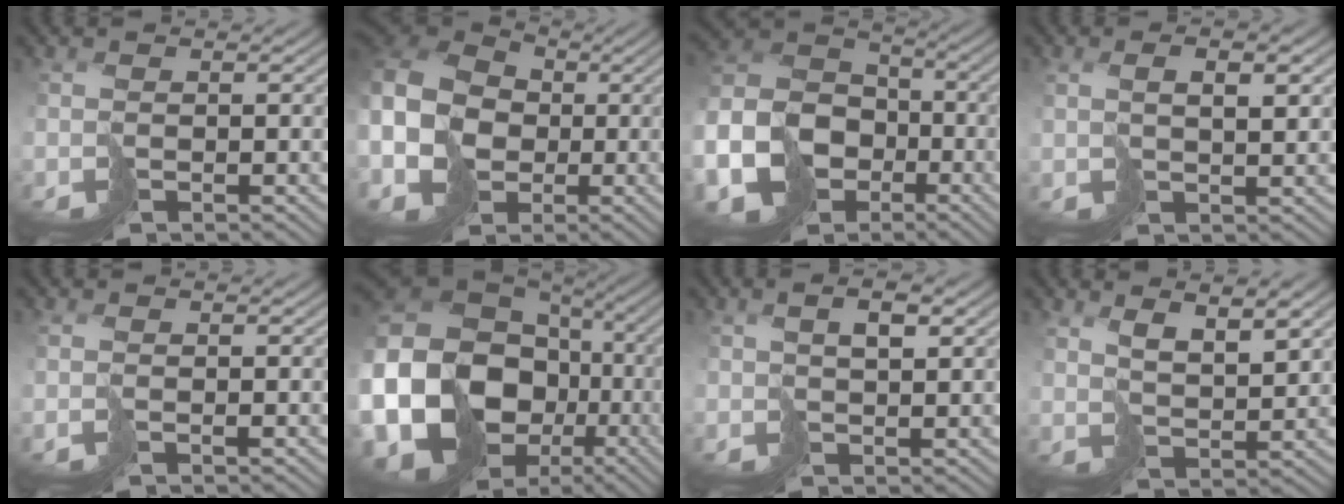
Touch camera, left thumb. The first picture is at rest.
{"total": 13.6, "force": [-2.5, 11.0, 7.5], "torque": [-0.228, -0.027, -0.051]}
{"total": 14.5, "force": [-6.4, 10.8, 7.3], "torque": [-0.203, -0.040, -0.120]}
{"total": 3.7, "force": [1.7, 1.0, 3.1], "torque": [-0.055, 0.005, 0.033]}
{"total": 0.7, "force": [0.0, 0.1, 0.6], "torque": [-0.014, 0.001, 0.000]}
{"total": 24.0, "force": [-6.5, 20.4, 11.0], "torque": [-0.281, -0.039, -0.135]}
{"total": 3.1, "force": [1.6, 0.9, 2.5], "torque": [-0.047, 0.006, 0.031]}
{"total": 6.2, "force": [4.2, 1.8, 4.3], "torque": [-0.069, -0.002, 0.084]}